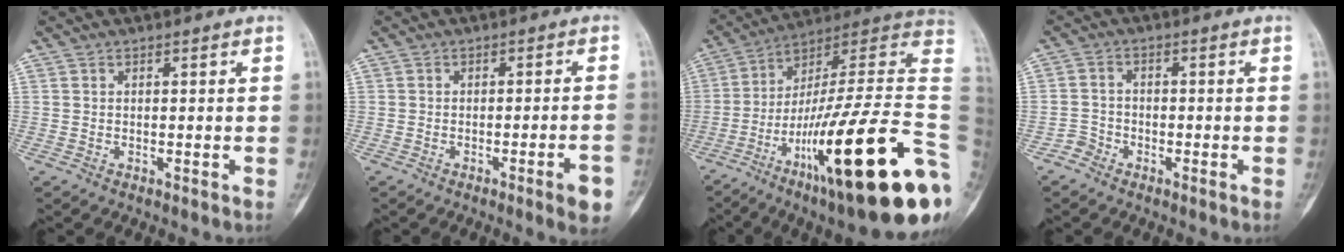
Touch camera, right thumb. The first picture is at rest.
{"total": 5.4, "force": [-2.6, 0.5, 4.7], "torque": [-0.062, 0.012, -0.032]}
{"total": 33.4, "force": [-9.0, 5.9, 31.6], "torque": [-0.398, 0.067, -0.147]}
{"total": 2.7, "force": [-1.9, 1.9, 0.1], "torque": [0.002, 0.011, -0.043]}